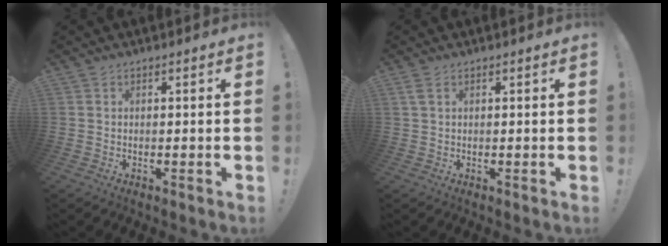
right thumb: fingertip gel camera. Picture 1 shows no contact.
{"total": 2.0, "force": [0.8, 0.9, 1.6], "torque": [-0.040, 0.006, 0.017]}